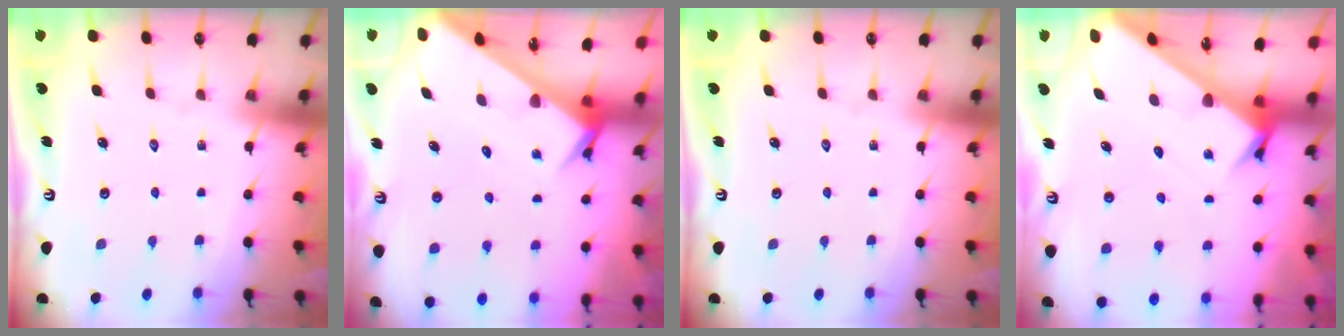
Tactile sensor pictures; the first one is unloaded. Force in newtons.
{"total": 3.7, "press": 3.7, "slide": 0.2}
{"total": 0.0}
{"total": 3.0, "press": 3.0, "slide": 0.2}